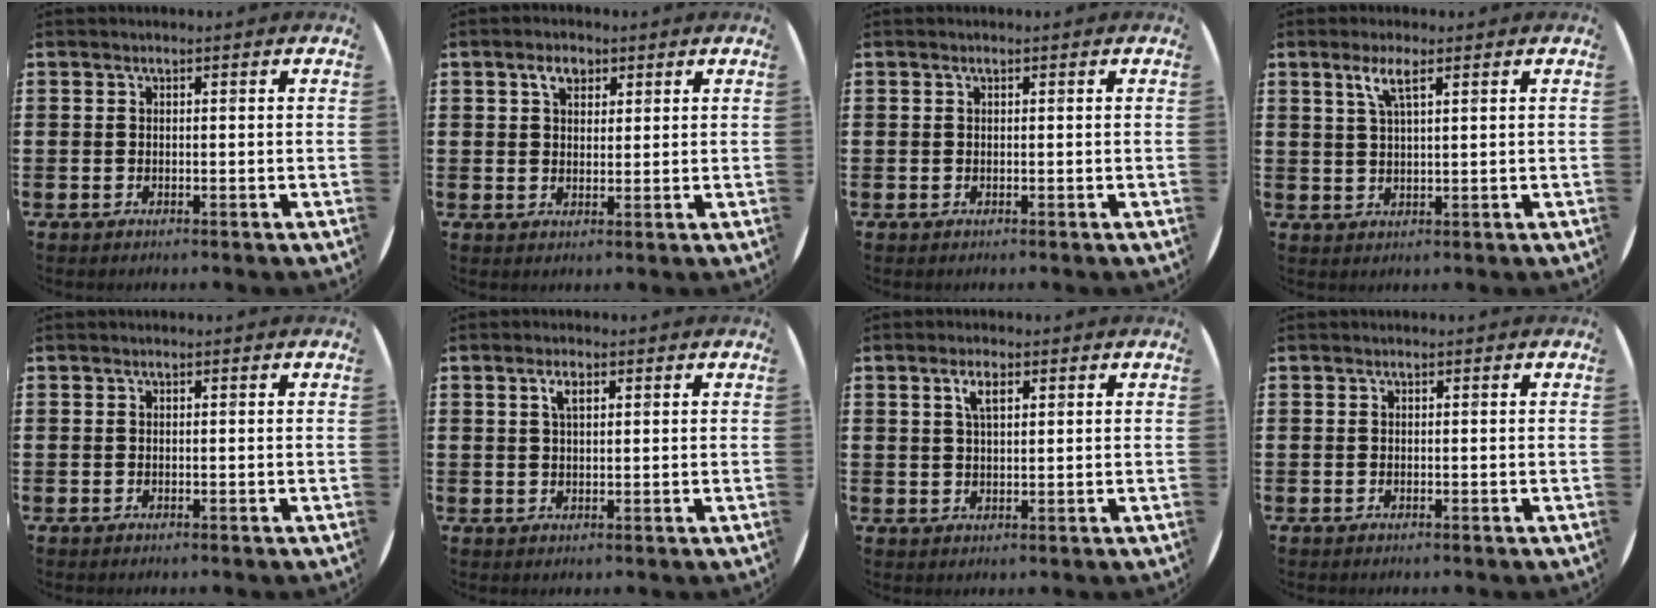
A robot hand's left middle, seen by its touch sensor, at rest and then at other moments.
{"total": 2.9, "force": [1.8, 1.7, 1.5], "torque": [-0.018, 0.000, 0.030]}
{"total": 0.0}
{"total": 3.7, "force": [2.2, 0.7, 2.9], "torque": [-0.063, 0.008, 0.037]}
{"total": 0.0}
{"total": 2.5, "force": [1.3, 1.0, 1.9], "torque": [-0.034, 0.004, 0.019]}
{"total": 3.2, "force": [1.7, 1.3, 2.4], "torque": [-0.045, 0.005, 0.026]}
{"total": 0.0}